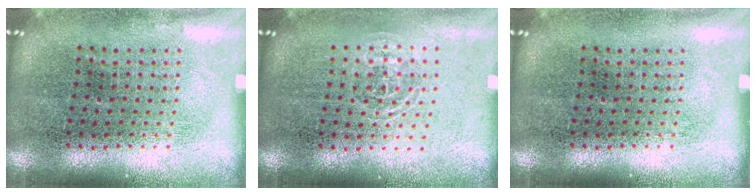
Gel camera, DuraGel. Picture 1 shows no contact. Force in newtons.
{"total": 0.8, "press": 0.5, "slide": 0.6}
{"total": 0.0}